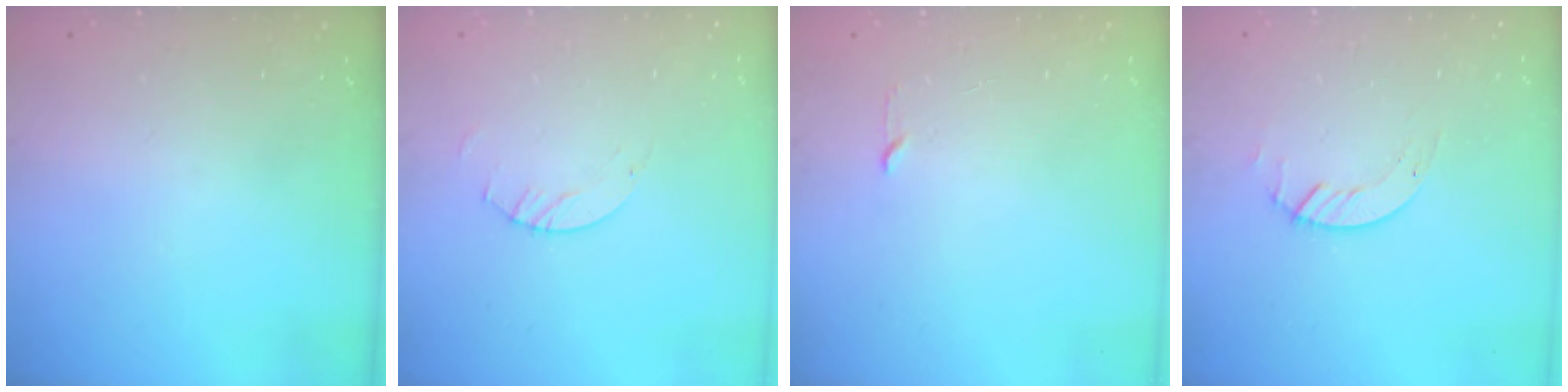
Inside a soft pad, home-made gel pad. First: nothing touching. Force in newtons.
{"total": 2.0, "press": 2.0, "slide": 0.2}
{"total": 2.3, "press": 2.2, "slide": 0.3}
{"total": 1.3, "press": 1.2, "slide": 0.1}